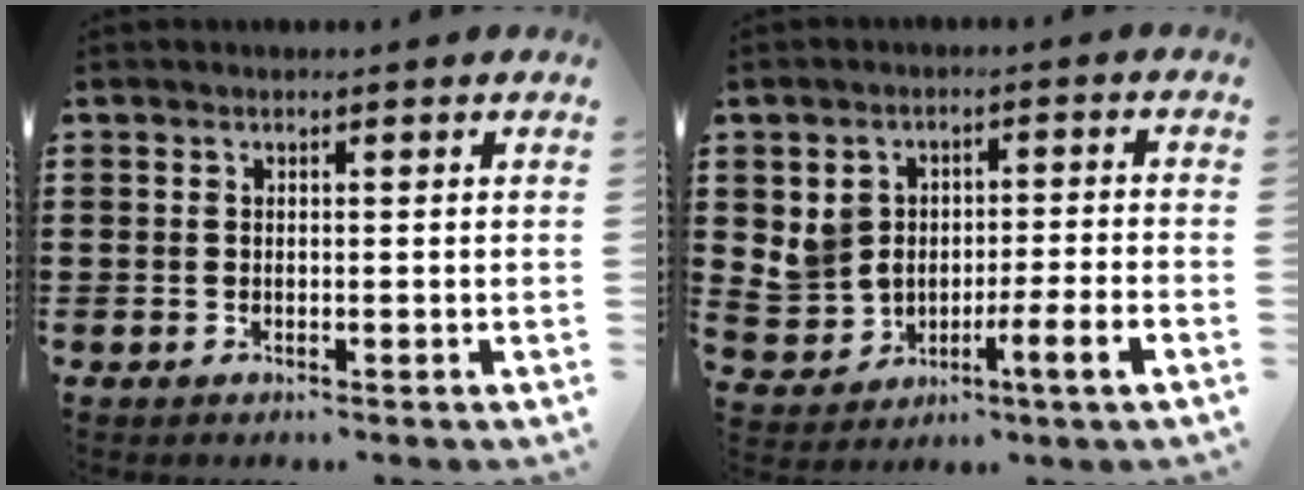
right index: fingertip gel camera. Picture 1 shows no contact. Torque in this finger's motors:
{"motor_torque": [0.83, -0.36, 0.60, 0.15]}